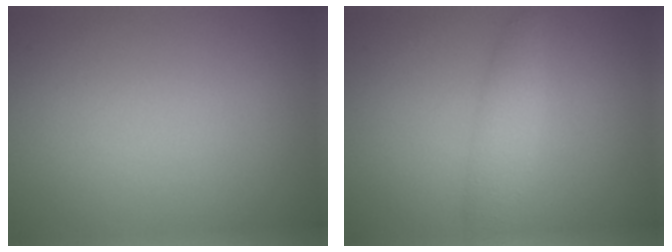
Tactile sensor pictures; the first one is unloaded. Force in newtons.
{"total": 2.5, "press": 2.5, "slide": 0.1}